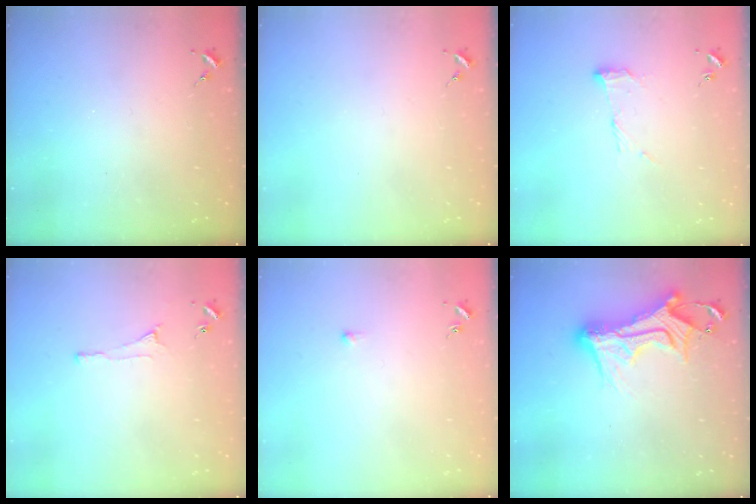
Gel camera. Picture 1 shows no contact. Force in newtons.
{"total": 0.0}
{"total": 9.4, "press": 9.4, "slide": 0.2}
{"total": 4.9, "press": 4.8, "slide": 0.6}
{"total": 2.7, "press": 2.7, "slide": 0.6}
{"total": 16.3, "press": 16.2, "slide": 1.3}